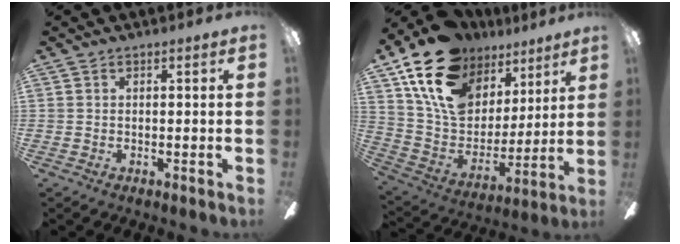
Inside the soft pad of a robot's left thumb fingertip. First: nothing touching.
{"total": 20.4, "force": [12.7, 12.6, 9.8], "torque": [-0.187, -0.062, 0.238]}